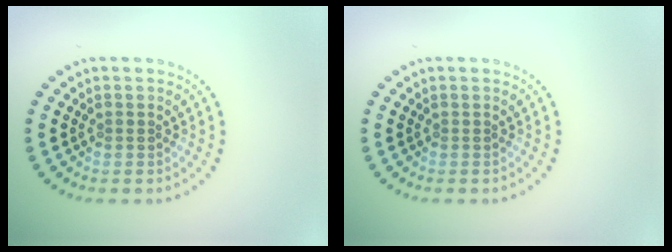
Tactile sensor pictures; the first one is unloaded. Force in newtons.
{"total": 0.0}